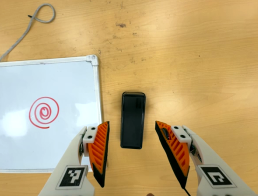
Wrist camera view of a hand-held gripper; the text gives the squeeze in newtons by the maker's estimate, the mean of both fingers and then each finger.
{"total": 0.0}